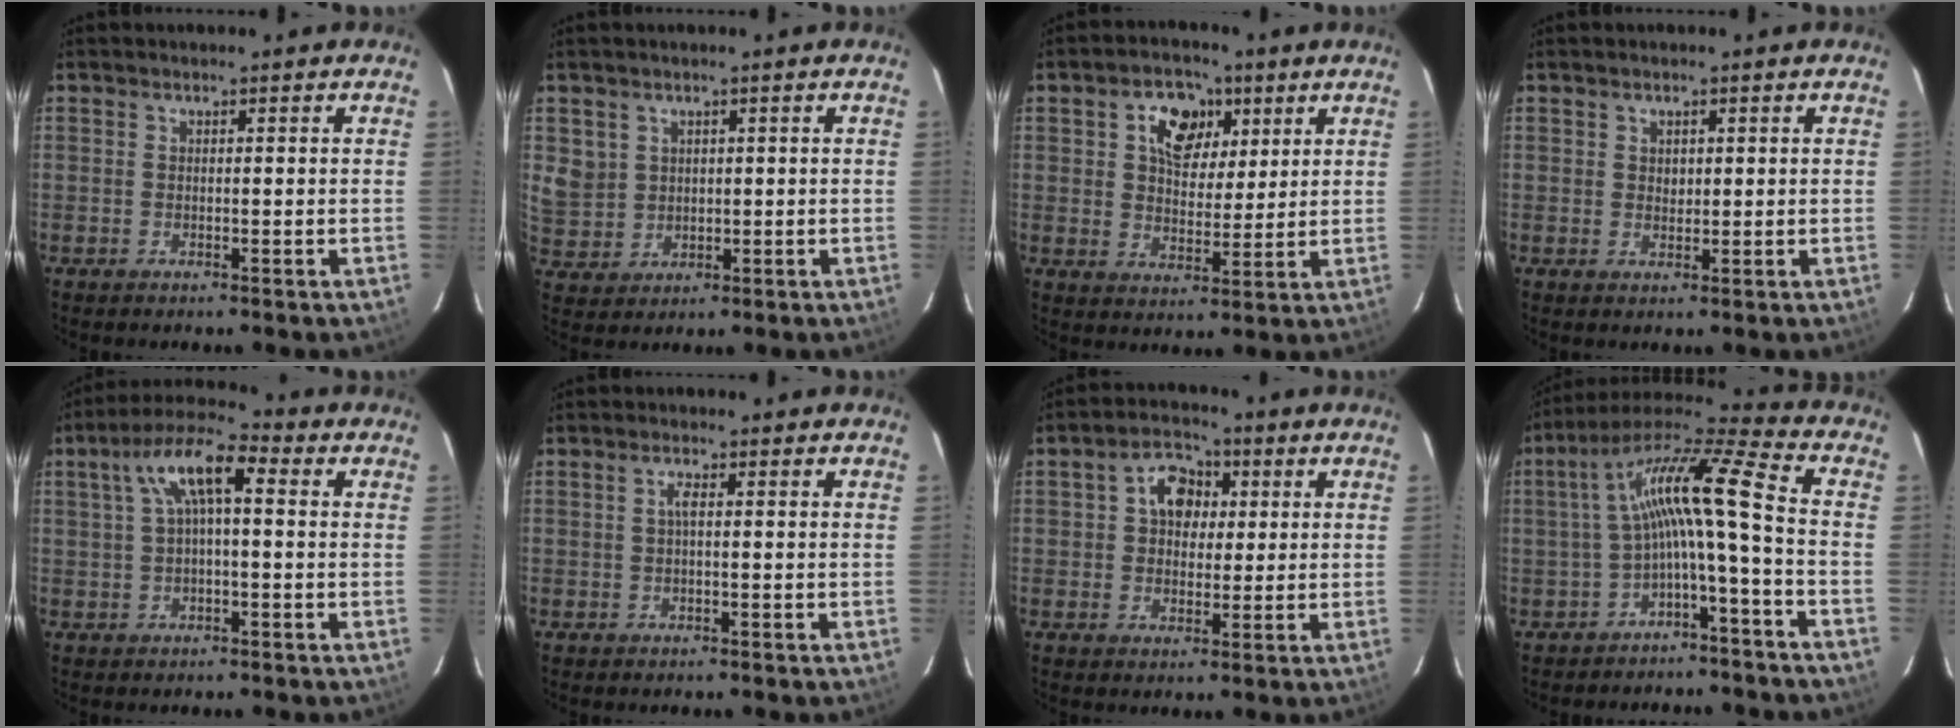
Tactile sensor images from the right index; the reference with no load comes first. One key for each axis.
{"total": 5.9, "fx": 1.8, "fy": 5.5, "fz": 1.5, "tx": -0.028, "ty": 0.005, "tz": 0.051}
{"total": 9.1, "fx": 3.8, "fy": 6.3, "fz": 5.4, "tx": -0.094, "ty": 0.016, "tz": 0.063}
{"total": 1.5, "fx": 0.6, "fy": 1.3, "fz": 0.4, "tx": -0.005, "ty": 0.004, "tz": 0.010}
{"total": 8.7, "fx": 1.8, "fy": 2.9, "fz": 7.9, "tx": -0.152, "ty": 0.030, "tz": 0.031}
{"total": 1.4, "fx": 0.0, "fy": 0.2, "fz": 1.4, "tx": -0.028, "ty": 0.005, "tz": -0.001}
{"total": 6.8, "fx": 1.4, "fy": 5.4, "fz": 4.0, "tx": -0.065, "ty": 0.022, "tz": 0.024}
{"total": 12.4, "fx": -2.1, "fy": 0.5, "fz": 12.2, "tx": -0.237, "ty": 0.020, "tz": -0.042}